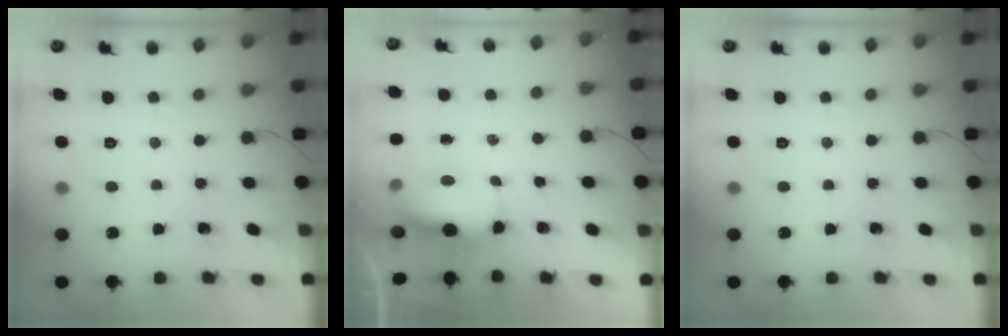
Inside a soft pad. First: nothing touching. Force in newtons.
{"total": 7.4, "press": 7.3, "slide": 1.4}
{"total": 0.0}